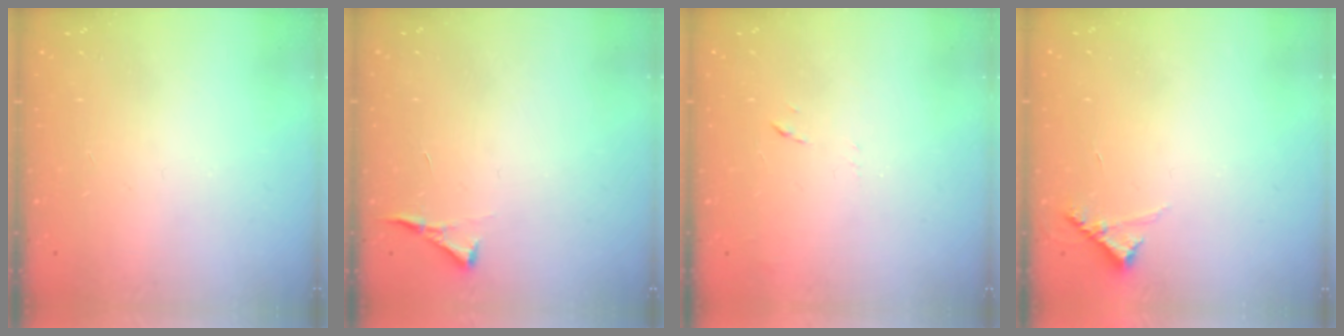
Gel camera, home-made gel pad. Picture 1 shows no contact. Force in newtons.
{"total": 3.5, "press": 3.5, "slide": 0.5}
{"total": 7.2, "press": 7.2, "slide": 0.6}
{"total": 5.4, "press": 5.4, "slide": 0.4}